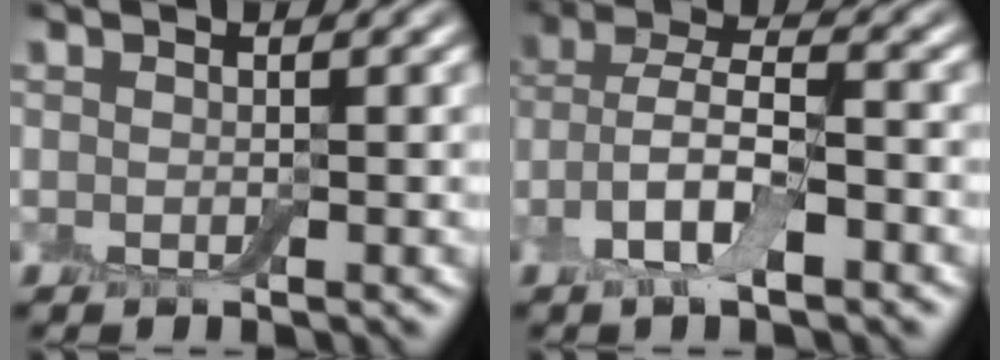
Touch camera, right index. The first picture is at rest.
{"total": 5.9, "force": [-2.5, 2.6, 4.7], "torque": [-0.093, 0.005, -0.054]}